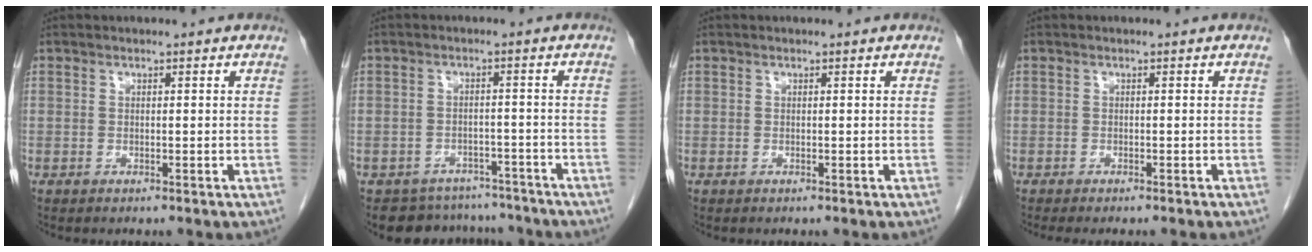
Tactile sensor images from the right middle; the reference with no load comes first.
{"total": 8.0, "force": [-7.2, 3.5, -0.3], "torque": [0.014, 0.023, -0.089]}
{"total": 0.0}
{"total": 4.1, "force": [-3.6, 0.2, 2.0], "torque": [-0.019, -0.004, -0.046]}